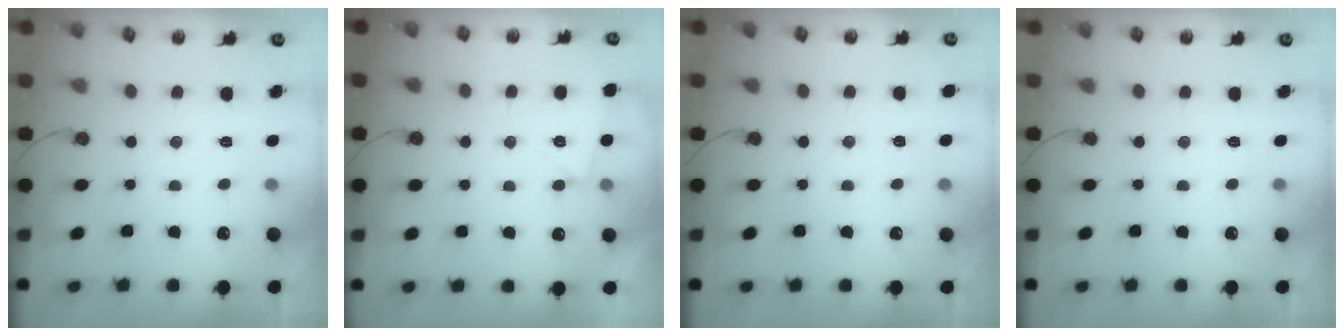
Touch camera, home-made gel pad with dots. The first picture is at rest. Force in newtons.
{"total": 3.2, "press": 3.0, "slide": 1.1}
{"total": 3.2, "press": 3.1, "slide": 0.5}
{"total": 0.0}